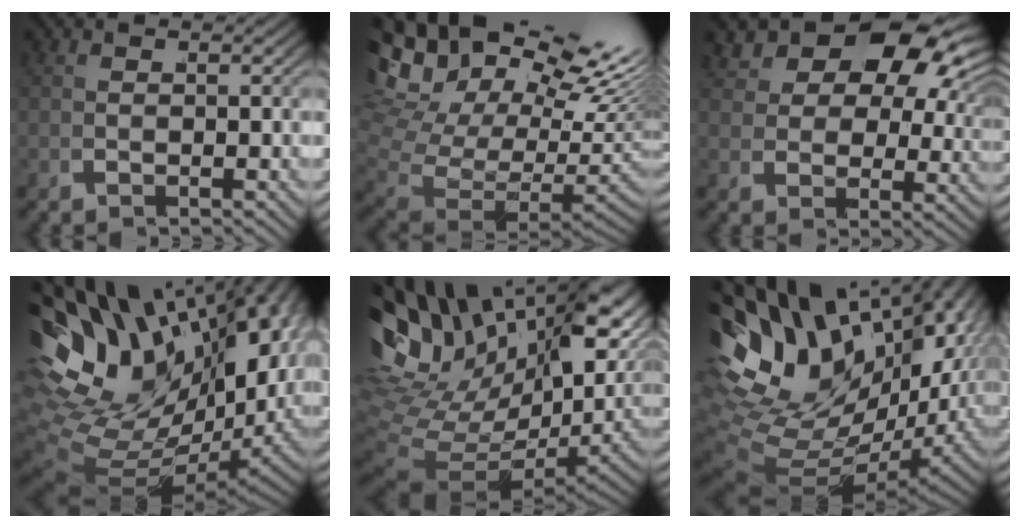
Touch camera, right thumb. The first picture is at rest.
{"total": 15.7, "force": [1.9, 11.3, 10.7], "torque": [-0.189, -0.020, 0.028]}
{"total": 10.4, "force": [4.9, 5.8, 7.2], "torque": [-0.125, 0.004, 0.077]}
{"total": 21.5, "force": [1.3, 14.2, 16.0], "torque": [-0.311, -0.026, 0.035]}
{"total": 17.7, "force": [2.9, 11.2, 13.4], "torque": [-0.262, -0.018, 0.059]}
{"total": 19.5, "force": [0.6, 13.3, 14.2], "torque": [-0.300, -0.033, 0.024]}